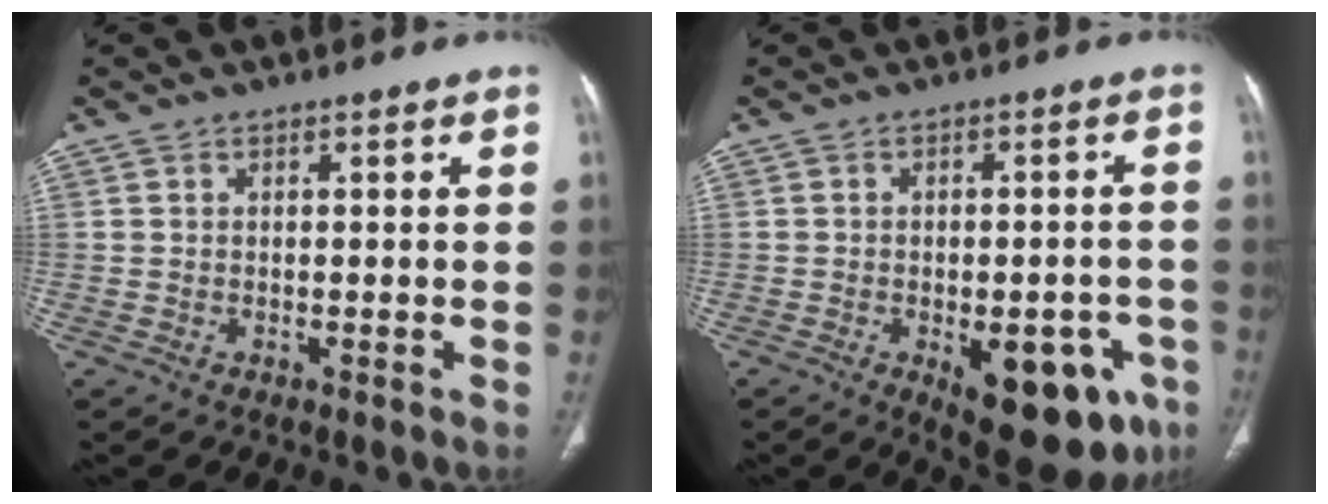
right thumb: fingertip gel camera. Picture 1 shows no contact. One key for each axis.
{"total": 15.8, "fx": -6.5, "fy": 7.4, "fz": 12.4, "tx": -0.112, "ty": 0.016, "tz": -0.068}